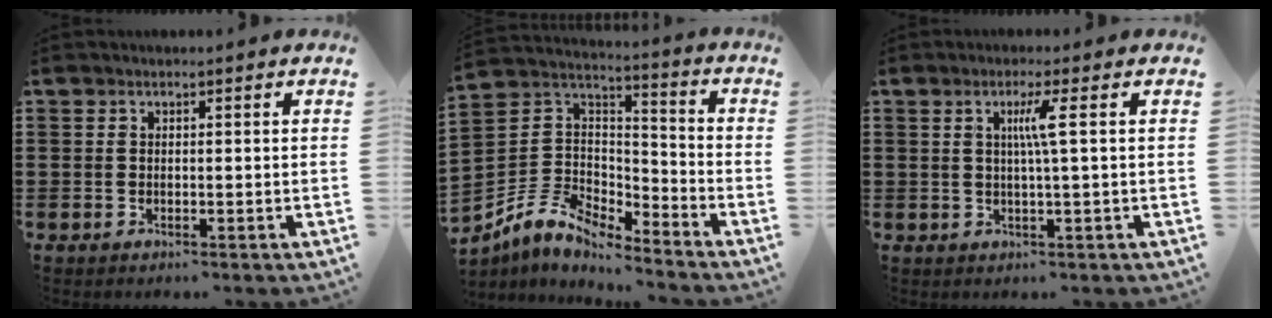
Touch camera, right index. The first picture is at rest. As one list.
[{"total": 6.7, "force": [-5.6, 3.2, 1.7], "torque": [-0.068, -0.005, -0.119]}, {"total": 3.6, "force": [0.6, -0.6, 3.5], "torque": [-0.068, -0.005, 0.005]}]